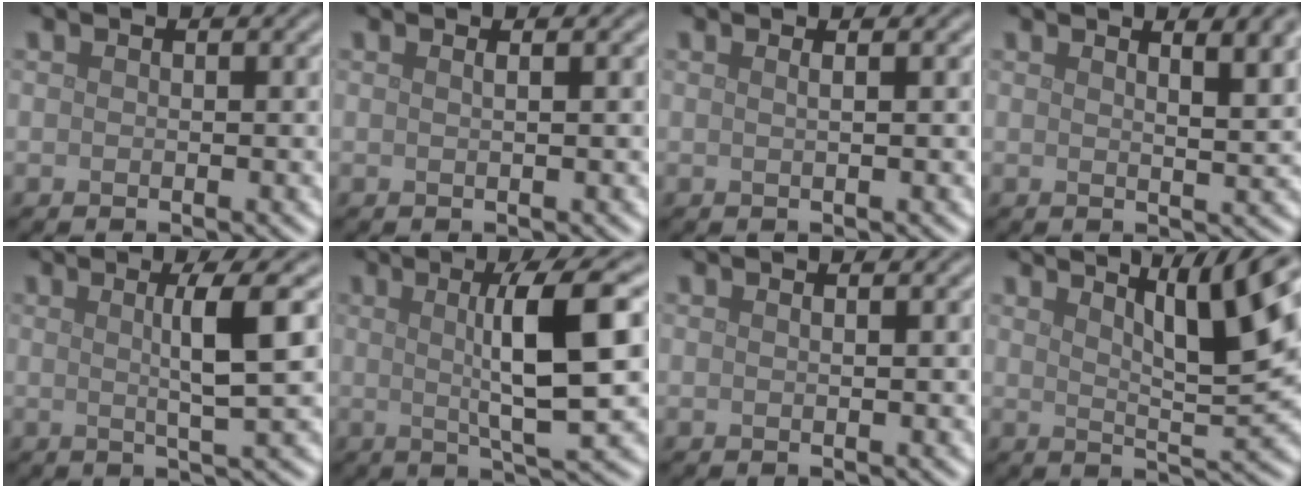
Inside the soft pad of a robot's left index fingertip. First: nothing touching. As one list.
[{"total": 1.1, "force": [0.5, 0.5, 0.8], "torque": [-0.005, 0.001, -0.003]}, {"total": 1.4, "force": [0.6, 0.7, 1.1], "torque": [-0.006, -0.002, -0.008]}, {"total": 5.5, "force": [2.9, 1.9, 4.3], "torque": [-0.024, 0.020, 0.028]}, {"total": 4.8, "force": [0.9, 0.6, 4.6], "torque": [-0.075, 0.005, 0.013]}, {"total": 8.1, "force": [1.2, 1.4, 7.9], "torque": [-0.108, 0.011, 0.019]}, {"total": 0.7, "force": [0.3, 0.3, 0.5], "torque": [-0.003, 0.001, -0.001]}, {"total": 9.0, "force": [4.5, 2.0, 7.5], "torque": [-0.081, 0.023, 0.065]}]